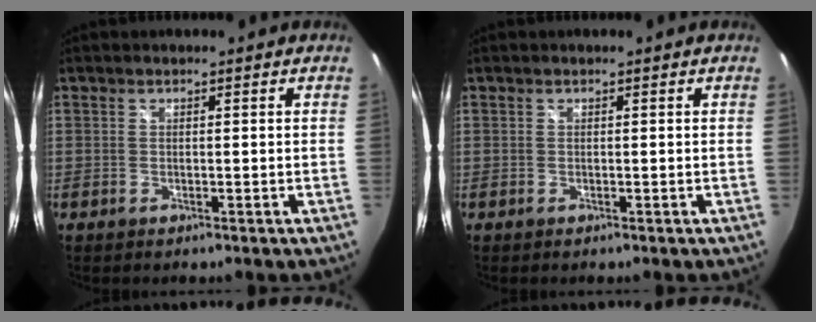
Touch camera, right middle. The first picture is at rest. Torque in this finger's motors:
{"motor_torque": [0.00, 0.00, 0.00, 0.00]}